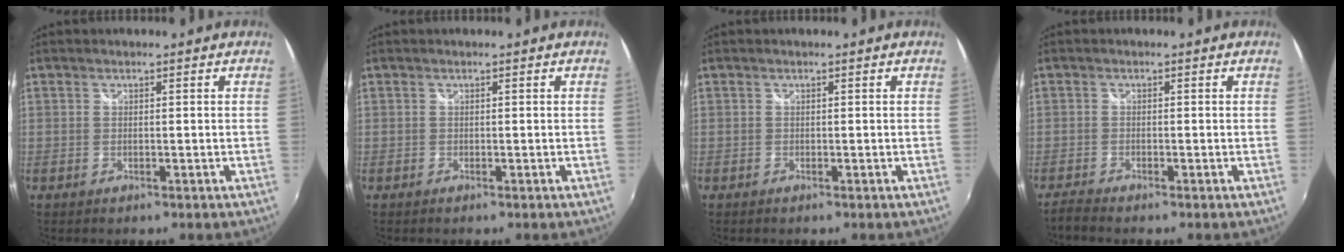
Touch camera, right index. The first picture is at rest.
{"total": 0.0}
{"total": 0.0}
{"total": 1.8, "force": [-1.8, 0.1, 0.3], "torque": [-0.012, -0.005, -0.037]}